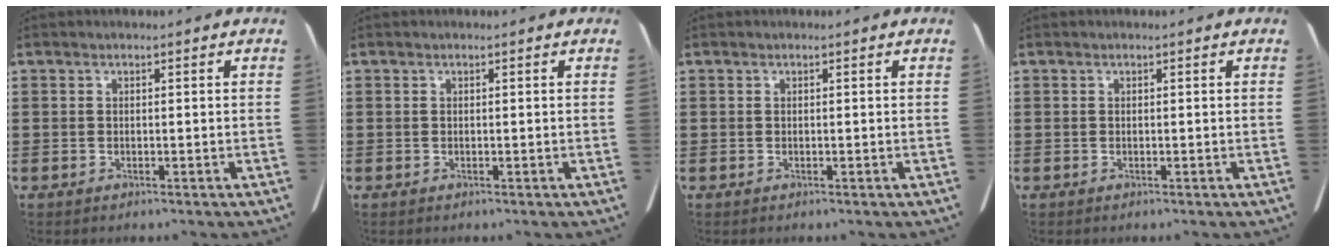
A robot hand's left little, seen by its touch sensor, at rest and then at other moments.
{"total": 0.0}
{"total": 0.0}
{"total": 0.0}